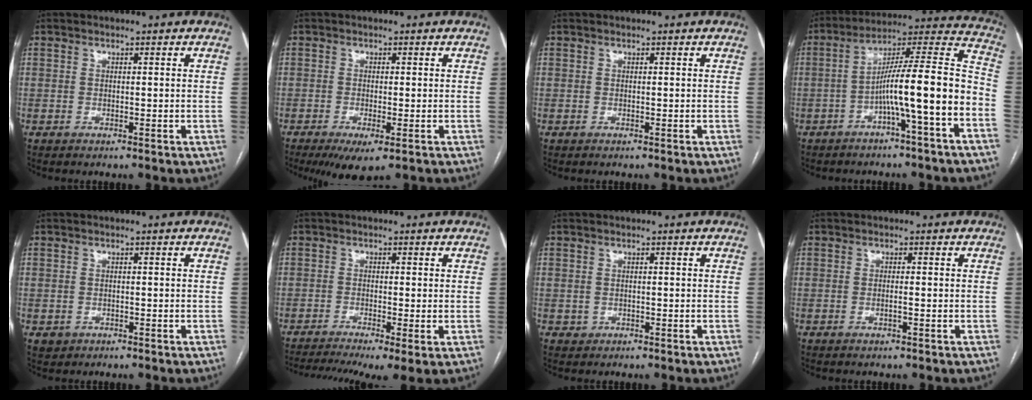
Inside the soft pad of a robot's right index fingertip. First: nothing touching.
{"total": 4.9, "force": [-2.8, 1.1, 3.9], "torque": [-0.057, -0.013, -0.039]}
{"total": 0.0}
{"total": 15.0, "force": [-5.0, -0.2, 14.1], "torque": [-0.216, 0.035, -0.082]}
{"total": 1.3, "force": [-0.5, 1.2, 0.2], "torque": [-0.003, 0.002, -0.002]}
{"total": 10.5, "force": [-6.8, 2.0, 7.7], "torque": [-0.135, -0.011, -0.108]}
{"total": 0.7, "force": [-0.2, 0.7, 0.0], "torque": [0.002, 0.002, -0.001]}
{"total": 0.8, "force": [-0.2, 0.0, 0.7], "torque": [-0.014, 0.001, 0.000]}